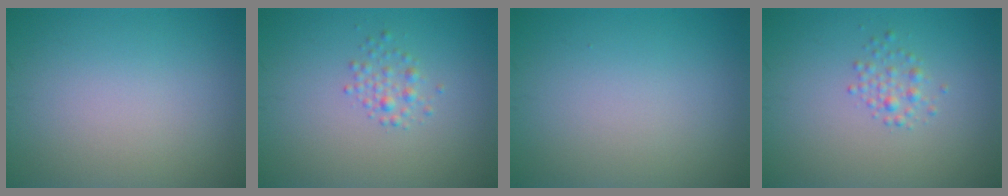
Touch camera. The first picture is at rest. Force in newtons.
{"total": 1.4, "press": 1.4, "slide": 0.1}
{"total": 0.0}
{"total": 1.4, "press": 1.4, "slide": 0.1}